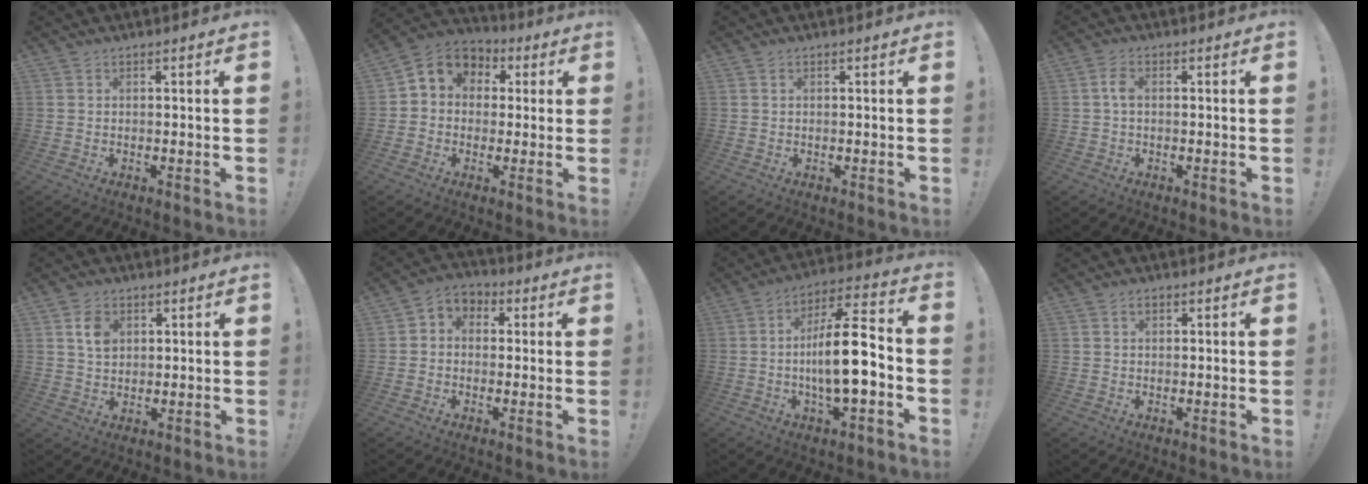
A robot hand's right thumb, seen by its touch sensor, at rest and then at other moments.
{"total": 7.5, "force": [1.1, 6.9, 2.9], "torque": [-0.040, 0.002, 0.027]}
{"total": 0.0}
{"total": 3.3, "force": [-0.1, 1.8, 2.8], "torque": [-0.054, 0.012, -0.001]}
{"total": 5.9, "force": [2.2, 4.6, 3.0], "torque": [-0.037, -0.002, 0.039]}
{"total": 5.1, "force": [-1.3, 4.6, 1.9], "torque": [-0.028, 0.012, -0.023]}
{"total": 16.3, "force": [-2.8, 4.2, 15.5], "torque": [-0.270, 0.008, -0.050]}
{"total": 1.1, "force": [0.6, 0.6, 0.7], "torque": [-0.012, 0.002, 0.010]}